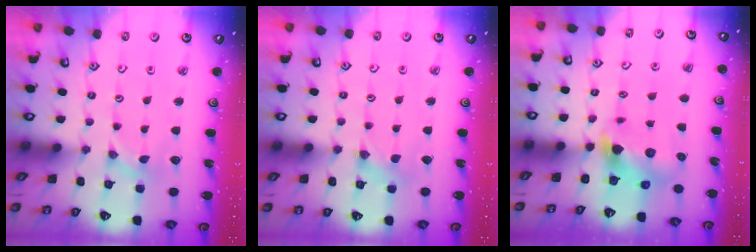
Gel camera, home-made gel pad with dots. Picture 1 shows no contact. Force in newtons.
{"total": 0.0}
{"total": 6.8, "press": 6.8, "slide": 0.5}